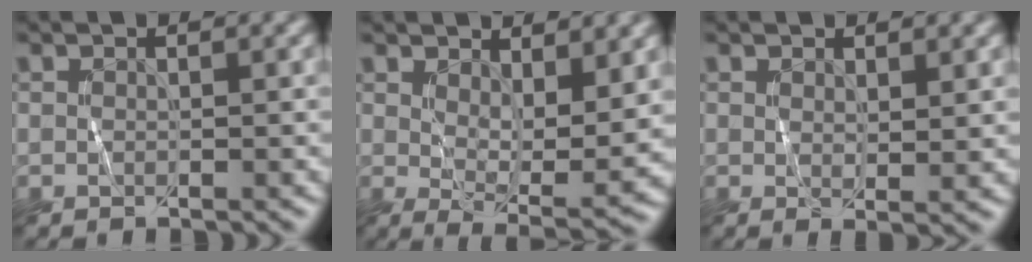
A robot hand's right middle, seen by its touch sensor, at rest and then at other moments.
{"total": 6.3, "force": [2.1, 2.2, 5.5], "torque": [-0.098, -0.016, 0.044]}
{"total": 1.3, "force": [0.9, 0.3, 1.0], "torque": [-0.017, -0.006, 0.015]}